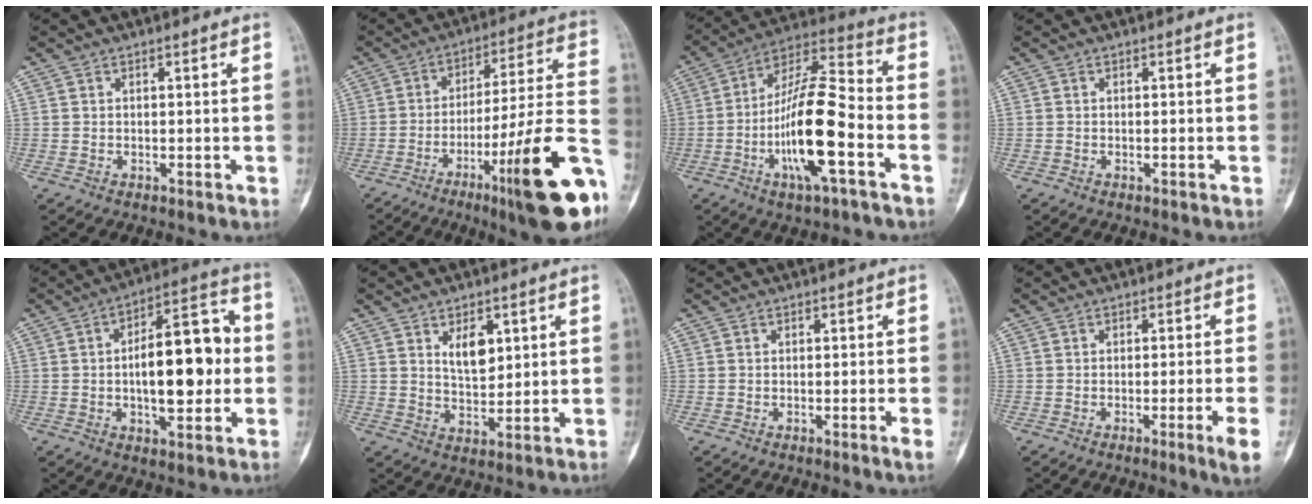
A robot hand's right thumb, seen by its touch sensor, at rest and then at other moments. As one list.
[{"total": 22.7, "force": [-10.1, 2.8, 20.1], "torque": [-0.263, 0.045, -0.148]}, {"total": 17.7, "force": [-5.4, 4.6, 16.2], "torque": [-0.306, 0.039, -0.097]}, {"total": 0.0}, {"total": 17.3, "force": [-0.3, 7.7, 15.5], "torque": [-0.208, 0.026, -0.008]}, {"total": 6.1, "force": [2.5, 3.4, 4.5], "torque": [-0.056, -0.021, 0.048]}, {"total": 1.7, "force": [-0.6, -0.3, 1.5], "torque": [-0.030, -0.005, -0.007]}, {"total": 4.8, "force": [-1.8, -0.7, 4.4], "torque": [-0.074, -0.008, -0.027]}]